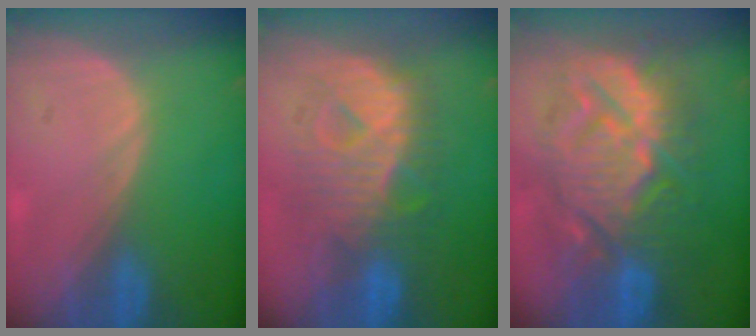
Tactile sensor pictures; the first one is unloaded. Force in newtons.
{"total": 9.8, "press": 9.8, "slide": 0.6}
{"total": 13.5, "press": 13.4, "slide": 1.3}